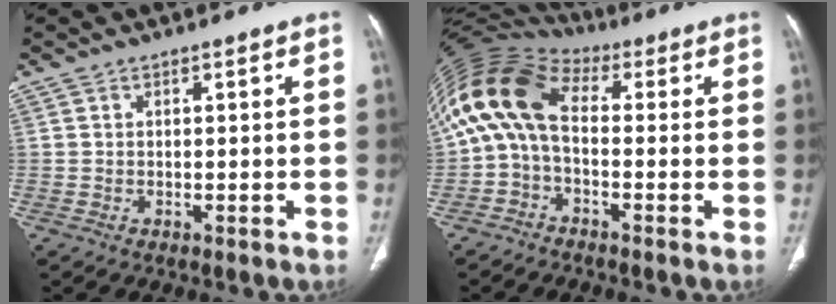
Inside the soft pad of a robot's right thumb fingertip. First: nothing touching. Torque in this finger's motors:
{"motor_torque": [0.16, 0.66, 1.34, -0.92, 0.57]}